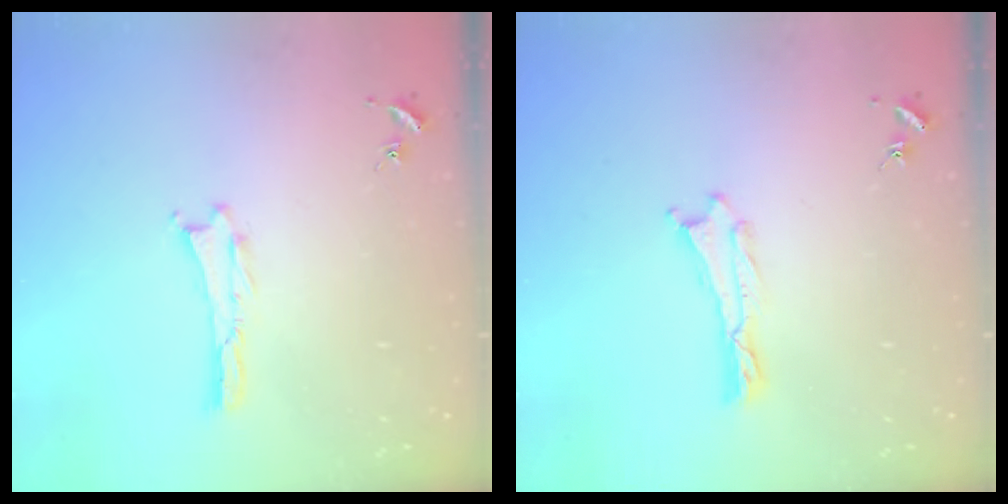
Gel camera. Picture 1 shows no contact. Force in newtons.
{"total": 0.0}